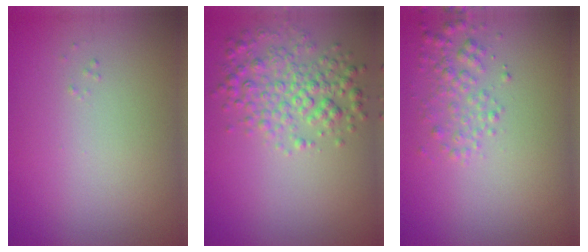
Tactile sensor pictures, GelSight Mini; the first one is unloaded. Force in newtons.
{"total": 4.2, "press": 4.2, "slide": 0.0}
{"total": 2.3, "press": 2.3, "slide": 0.0}